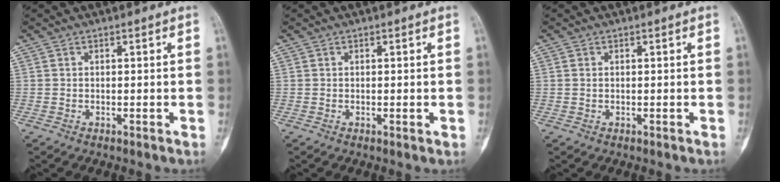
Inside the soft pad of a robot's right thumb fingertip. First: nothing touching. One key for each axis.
{"total": 0.5, "fx": 0.0, "fy": 0.3, "fz": 0.4, "tx": -0.008, "ty": -0.002, "tz": 0.002}
{"total": 0.6, "fx": 0.2, "fy": 0.4, "fz": 0.5, "tx": -0.014, "ty": 0.003, "tz": 0.005}